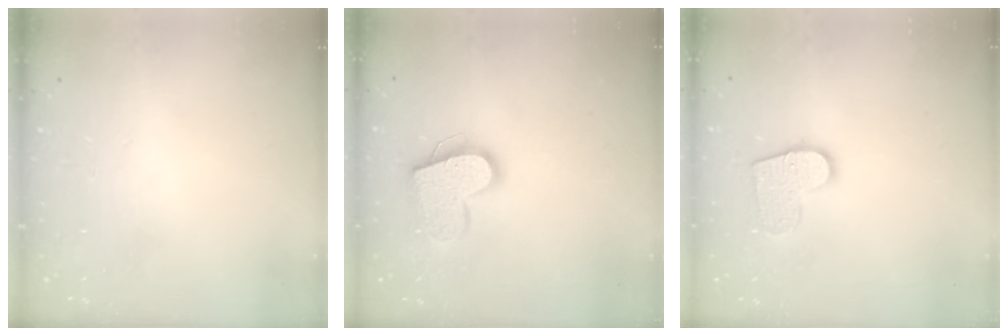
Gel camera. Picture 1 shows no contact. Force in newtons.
{"total": 14.9, "press": 14.9, "slide": 1.0}
{"total": 11.3, "press": 11.3, "slide": 0.7}